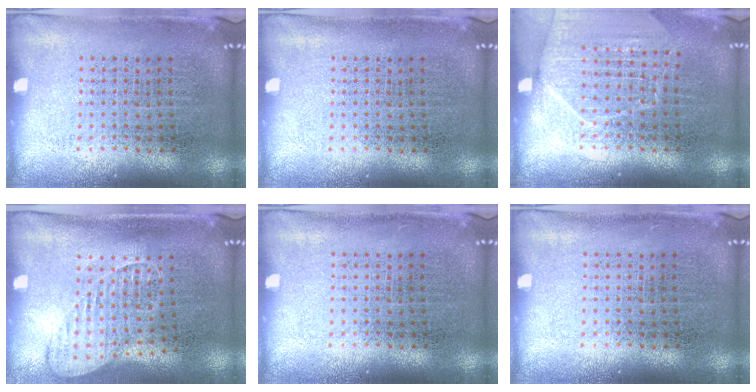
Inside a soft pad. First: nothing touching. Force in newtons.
{"total": 0.0}
{"total": 1.6, "press": 1.6, "slide": 0.1}
{"total": 1.3, "press": 1.1, "slide": 0.7}
{"total": 0.0}
{"total": 0.0}